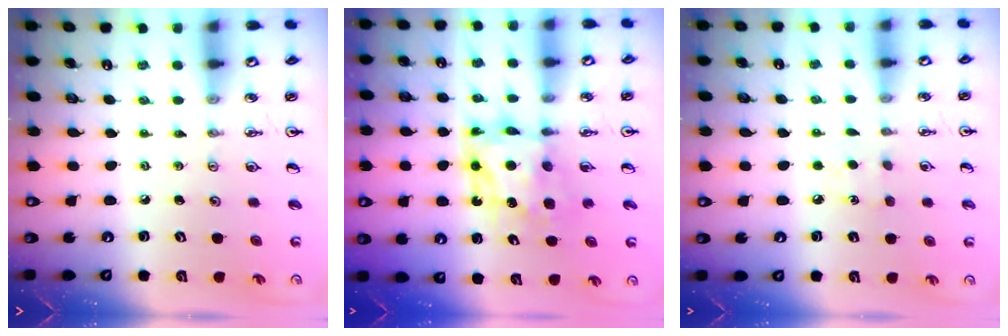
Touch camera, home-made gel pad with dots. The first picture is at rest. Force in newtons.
{"total": 7.6, "press": 7.6, "slide": 0.7}
{"total": 5.5, "press": 5.5, "slide": 0.6}